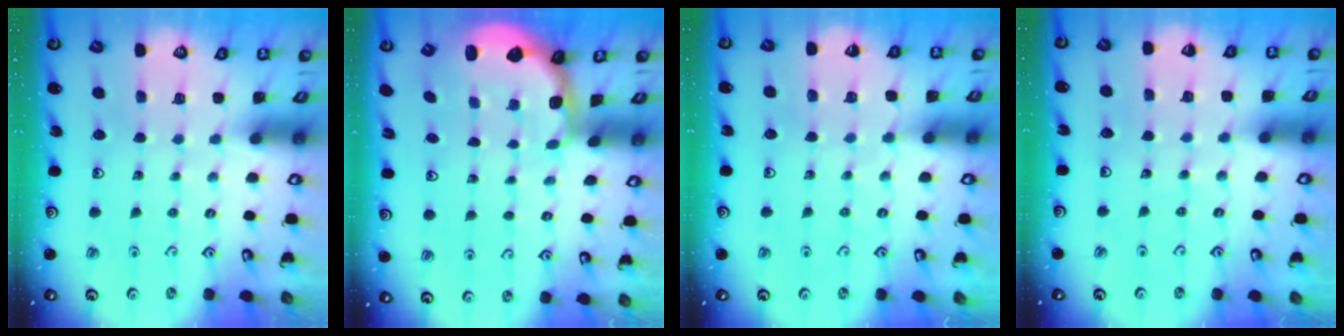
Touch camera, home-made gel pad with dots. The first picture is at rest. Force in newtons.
{"total": 2.3, "press": 1.7, "slide": 1.5}
{"total": 5.5, "press": 5.3, "slide": 1.4}
{"total": 2.9, "press": 2.9, "slide": 0.3}